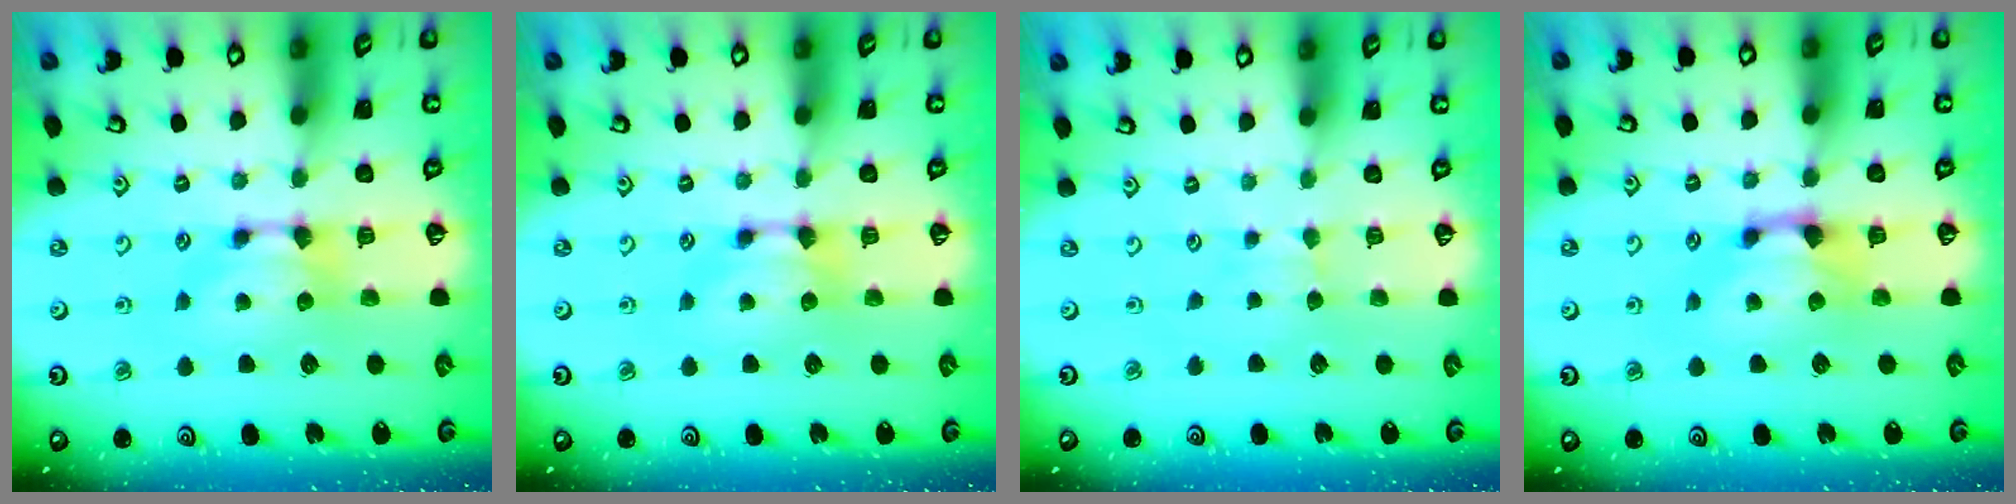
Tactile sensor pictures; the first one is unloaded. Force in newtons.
{"total": 0.0}
{"total": 2.3, "press": 2.3, "slide": 0.4}
{"total": 1.1, "press": 0.5, "slide": 1.0}